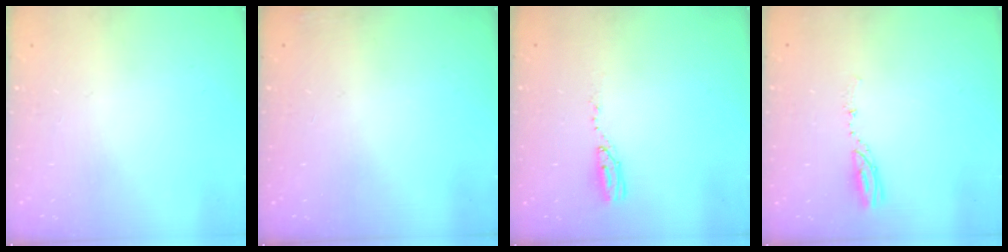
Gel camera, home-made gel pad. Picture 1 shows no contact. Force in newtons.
{"total": 3.9, "press": 3.6, "slide": 1.5}
{"total": 4.3, "press": 4.3, "slide": 0.4}
{"total": 3.9, "press": 3.9, "slide": 0.4}